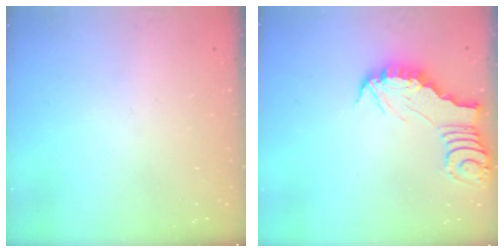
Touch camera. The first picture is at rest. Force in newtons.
{"total": 3.0, "press": 3.0, "slide": 0.3}